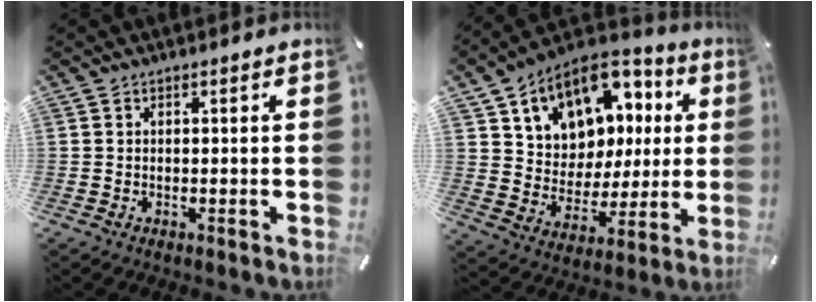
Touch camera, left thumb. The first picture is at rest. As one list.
[{"total": 13.8, "force": [7.2, 10.6, 5.2], "torque": [-0.091, -0.051, 0.133]}]